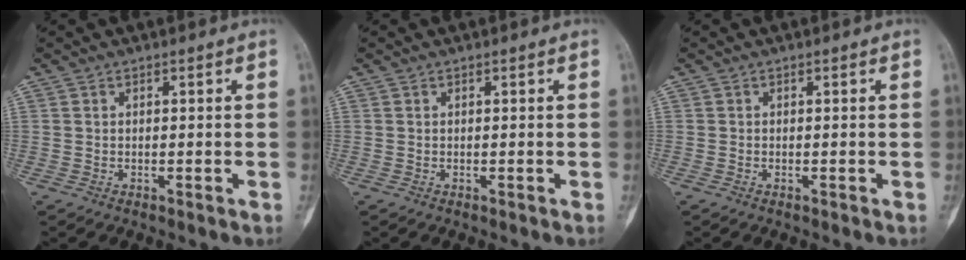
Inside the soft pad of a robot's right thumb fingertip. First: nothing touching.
{"total": 0.0}
{"total": 0.0}